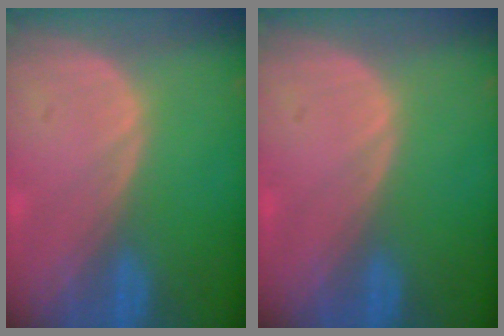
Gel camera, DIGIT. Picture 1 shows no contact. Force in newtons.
{"total": 0.0}